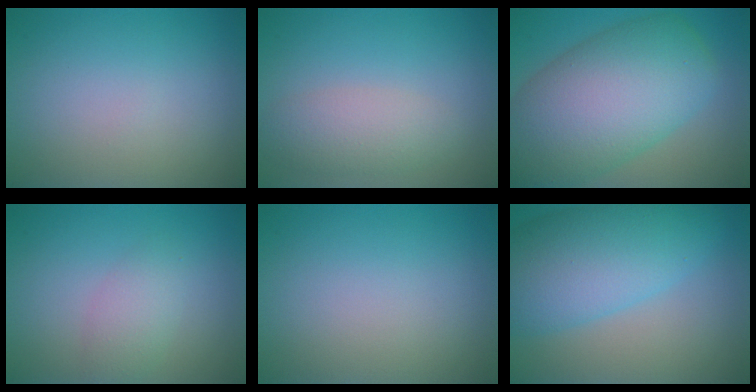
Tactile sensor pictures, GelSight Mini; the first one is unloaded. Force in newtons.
{"total": 3.1, "press": 3.1, "slide": 0.1}
{"total": 12.2, "press": 12.2, "slide": 0.2}
{"total": 2.3, "press": 2.3, "slide": 0.1}
{"total": 0.0}
{"total": 7.9, "press": 7.9, "slide": 0.2}